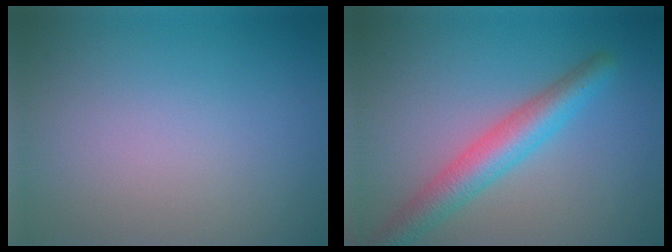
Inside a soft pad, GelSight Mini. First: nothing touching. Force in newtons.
{"total": 4.8, "press": 4.8, "slide": 0.1}